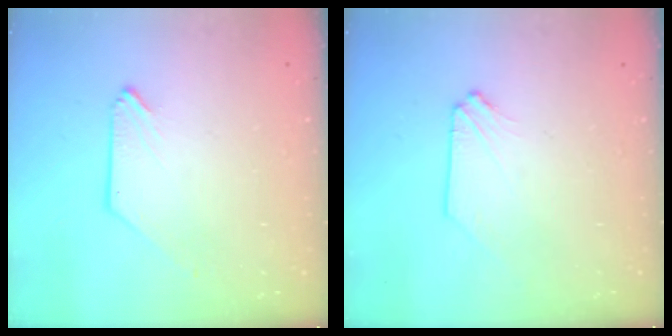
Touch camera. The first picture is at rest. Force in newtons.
{"total": 0.0}